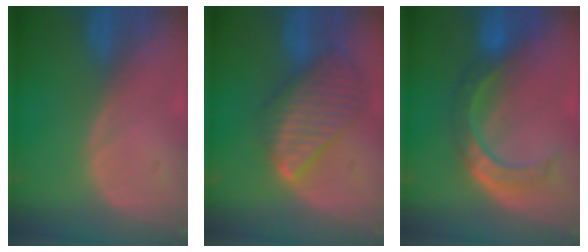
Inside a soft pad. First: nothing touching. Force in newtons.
{"total": 9.9, "press": 8.6, "slide": 4.9}
{"total": 6.9, "press": 6.7, "slide": 1.9}